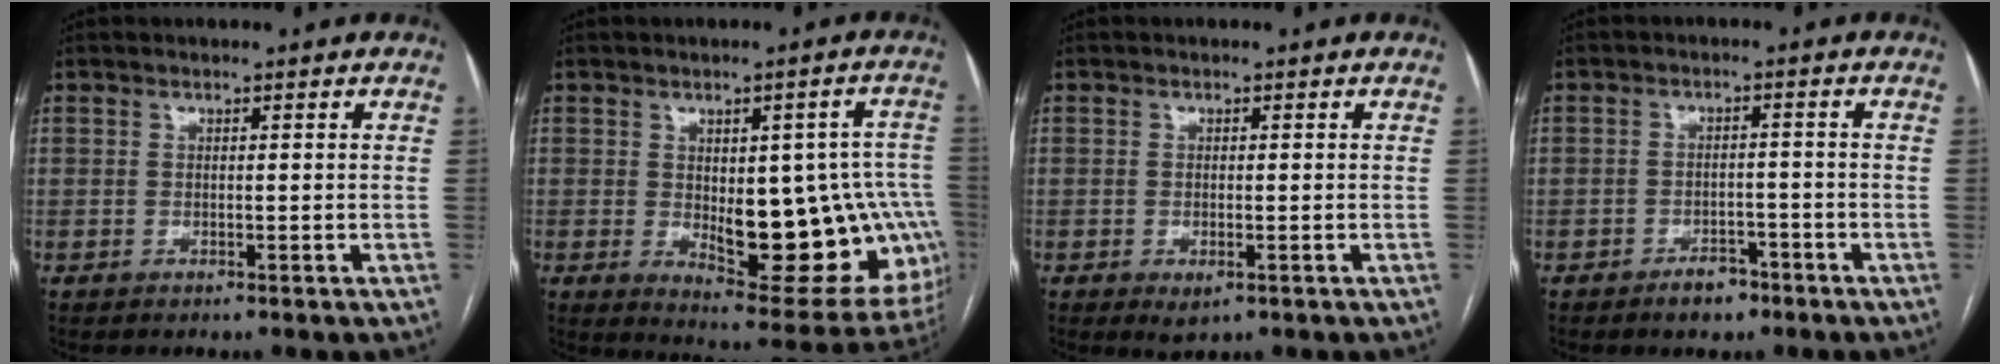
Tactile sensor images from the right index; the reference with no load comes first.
{"total": 20.8, "force": [-2.5, 8.5, 18.8], "torque": [-0.160, 0.021, -0.004]}
{"total": 2.2, "force": [-0.9, 1.0, 1.8], "torque": [-0.027, -0.004, -0.007]}
{"total": 3.6, "force": [-2.6, 2.0, 1.5], "torque": [-0.017, 0.006, -0.035]}